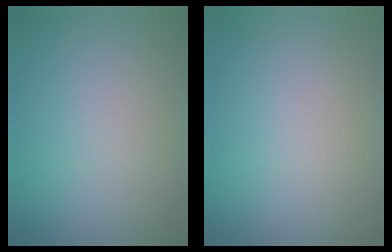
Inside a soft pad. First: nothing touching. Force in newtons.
{"total": 0.0}